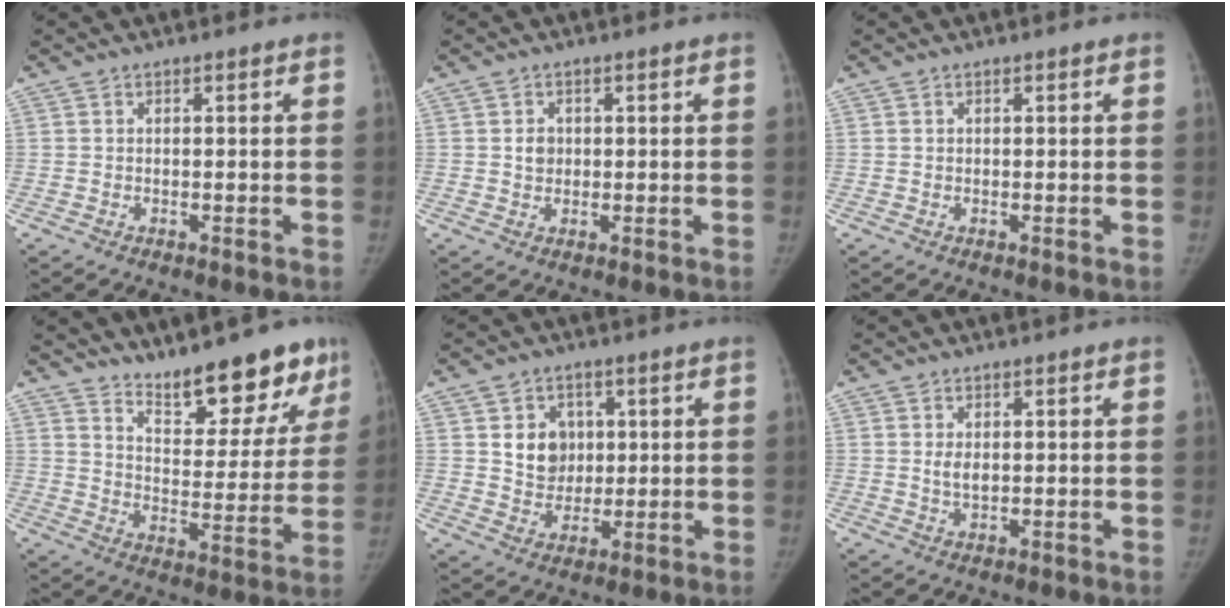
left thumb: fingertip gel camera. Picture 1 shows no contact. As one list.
[{"total": 2.4, "force": [0.4, 2.0, 1.1], "torque": [-0.007, 0.000, 0.009]}, {"total": 0.0}, {"total": 16.7, "force": [12.9, 5.5, 9.1], "torque": [-0.072, -0.097, 0.197]}, {"total": 7.8, "force": [2.1, 6.6, 3.7], "torque": [-0.024, -0.011, 0.043]}, {"total": 2.5, "force": [0.6, 1.4, 2.0], "torque": [-0.031, -0.007, 0.015]}]